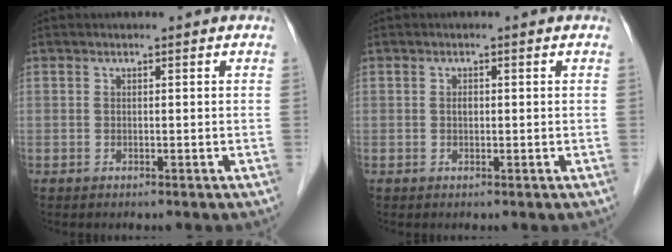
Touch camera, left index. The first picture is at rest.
{"total": 0.8, "force": [-0.3, 0.4, 0.6], "torque": [-0.011, -0.003, -0.006]}